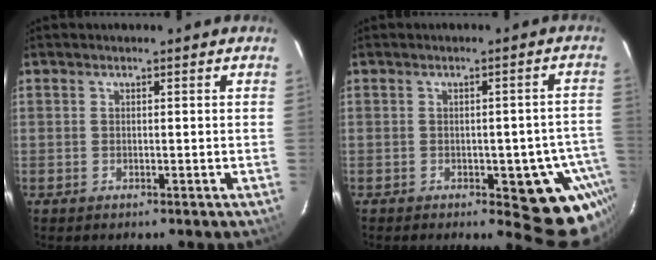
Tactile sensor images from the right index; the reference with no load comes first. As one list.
[{"total": 10.2, "force": [-5.8, 5.4, 6.4], "torque": [-0.048, 0.013, -0.066]}]